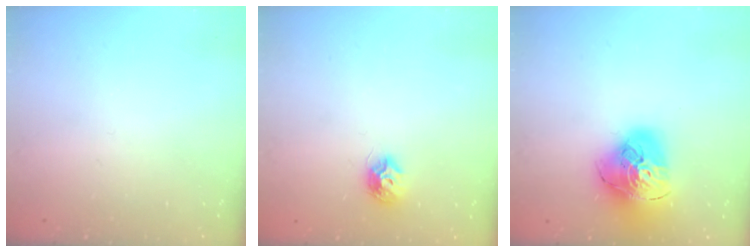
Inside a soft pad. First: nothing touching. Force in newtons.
{"total": 8.0, "press": 8.0, "slide": 0.5}
{"total": 19.9, "press": 19.8, "slide": 2.2}